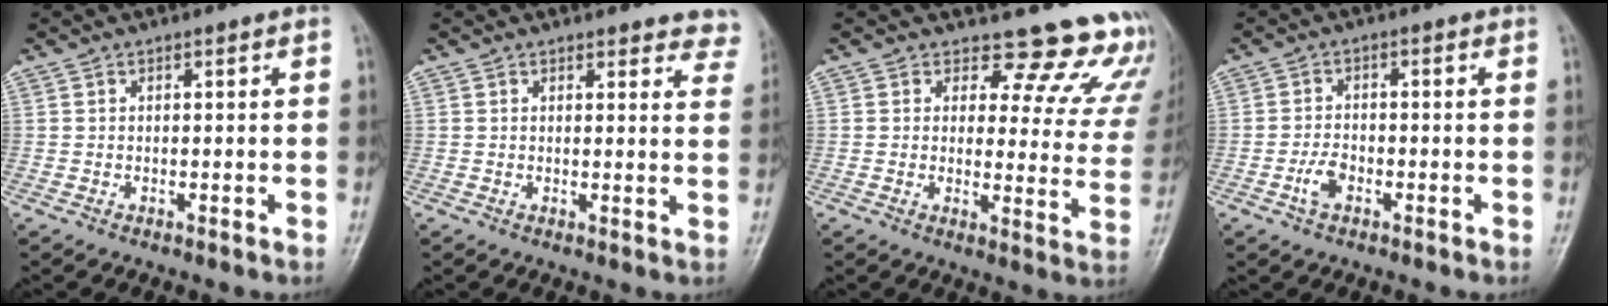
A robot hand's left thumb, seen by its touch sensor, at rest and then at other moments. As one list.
[{"total": 6.7, "force": [6.2, 2.3, 1.0], "torque": [0.039, -0.027, 0.043]}, {"total": 15.3, "force": [13.8, 5.8, 2.9], "torque": [0.019, -0.122, 0.127]}, {"total": 3.4, "force": [-1.6, 2.0, 2.3], "torque": [-0.043, 0.011, -0.032]}]